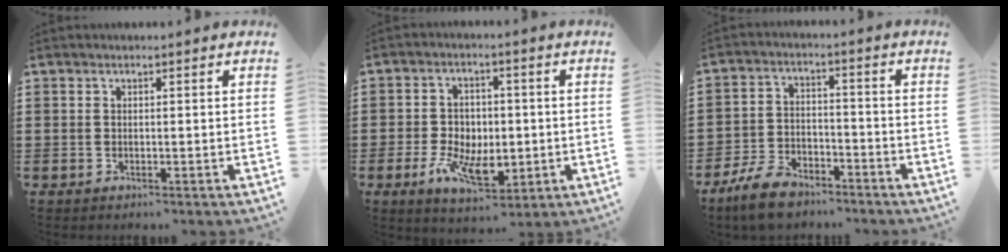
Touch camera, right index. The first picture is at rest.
{"total": 7.4, "force": [-2.0, 4.8, 5.3], "torque": [-0.115, 0.009, -0.038]}
{"total": 7.1, "force": [-5.8, 2.9, 2.9], "torque": [-0.070, 0.018, -0.114]}